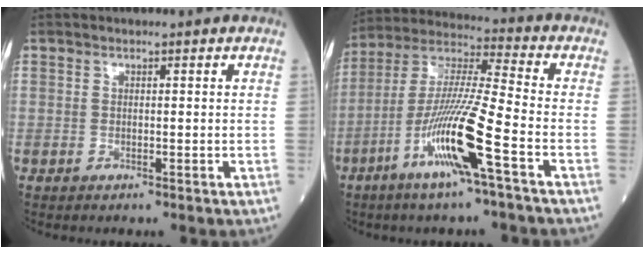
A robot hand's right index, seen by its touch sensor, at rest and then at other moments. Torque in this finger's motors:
{"motor_torque": [1.81, -0.33, 0.39, 0.21]}